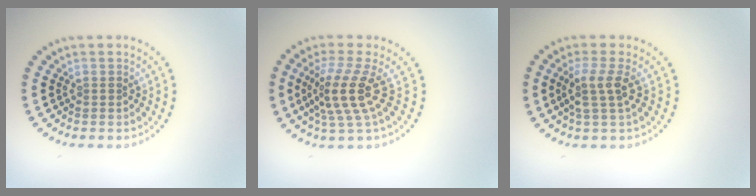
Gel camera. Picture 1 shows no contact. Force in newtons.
{"total": 4.0, "press": 3.0, "slide": 2.7}
{"total": 2.7, "press": 2.1, "slide": 1.6}